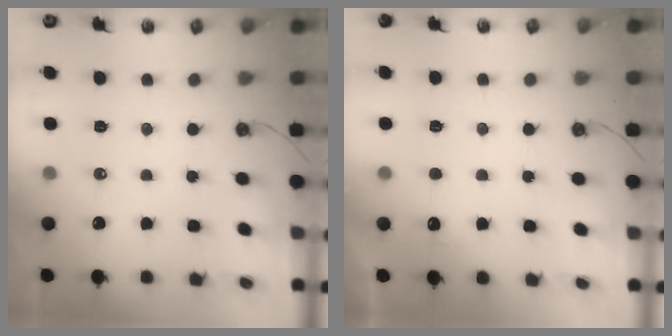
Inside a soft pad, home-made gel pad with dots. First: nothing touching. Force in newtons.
{"total": 4.0, "press": 3.8, "slide": 1.1}